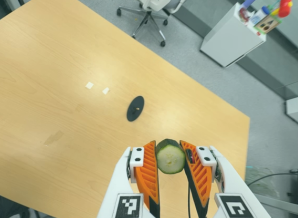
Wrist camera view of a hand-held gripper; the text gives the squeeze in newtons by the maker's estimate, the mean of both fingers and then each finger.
{"total": 9.2, "left": 8.6, "right": 9.7}